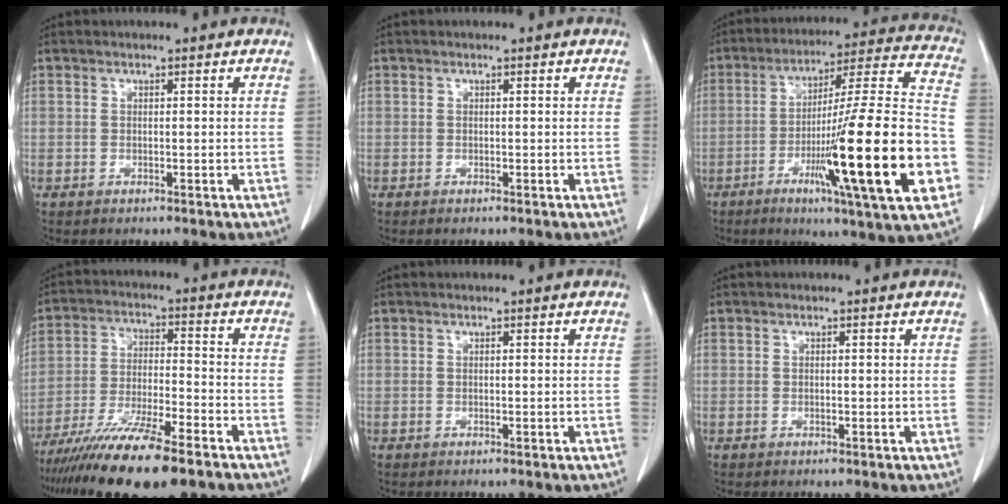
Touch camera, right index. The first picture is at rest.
{"total": 0.0}
{"total": 25.8, "force": [-7.7, 0.3, 24.6], "torque": [-0.340, -0.013, -0.125]}
{"total": 15.5, "force": [-11.5, 1.7, 10.3], "torque": [-0.188, -0.041, -0.196]}
{"total": 0.0}
{"total": 0.0}